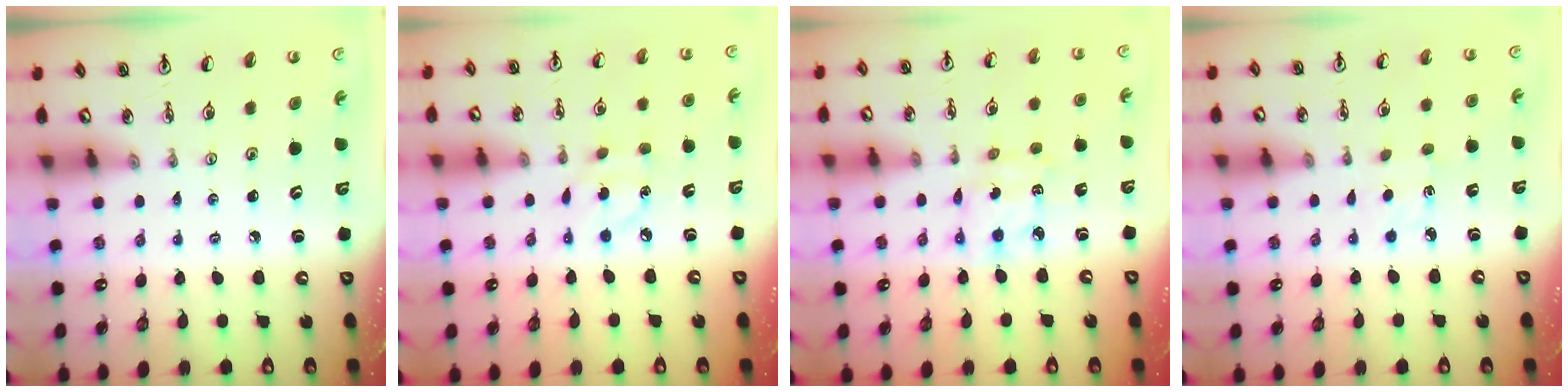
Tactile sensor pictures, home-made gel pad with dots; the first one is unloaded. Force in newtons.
{"total": 4.3, "press": 4.3, "slide": 0.3}
{"total": 5.3, "press": 5.3, "slide": 0.4}
{"total": 2.8, "press": 2.8, "slide": 0.4}